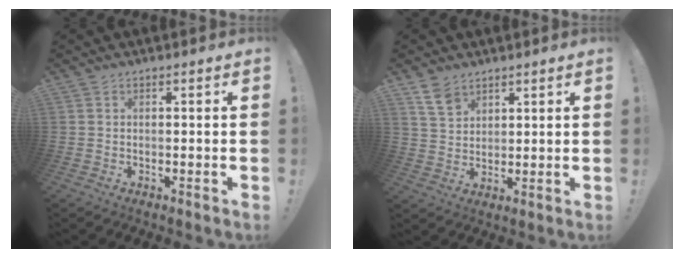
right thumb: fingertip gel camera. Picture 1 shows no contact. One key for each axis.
{"total": 7.0, "fx": 5.1, "fy": 4.2, "fz": 2.5, "tx": -0.039, "ty": -0.028, "tz": 0.099}